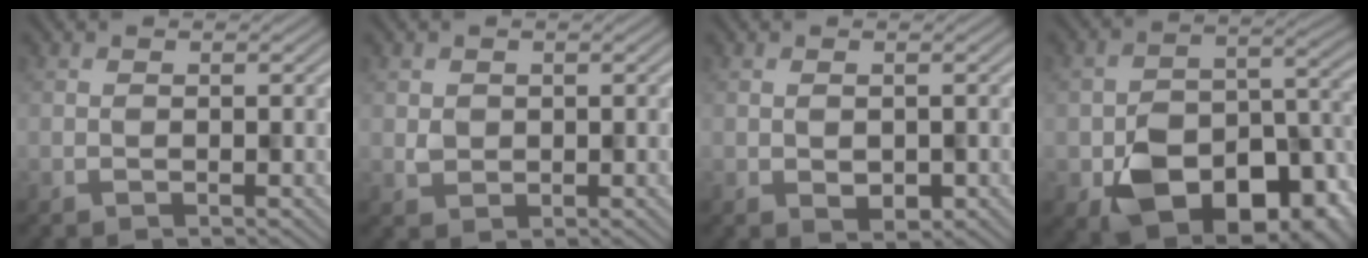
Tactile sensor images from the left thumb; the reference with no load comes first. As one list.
[{"total": 2.4, "force": [1.0, 2.2, -0.2], "torque": [0.001, -0.013, 0.015]}, {"total": 2.1, "force": [-0.1, 1.7, 1.1], "torque": [-0.016, -0.011, 0.004]}, {"total": 12.4, "force": [-5.7, 8.6, 6.9], "torque": [-0.111, -0.042, -0.088]}]